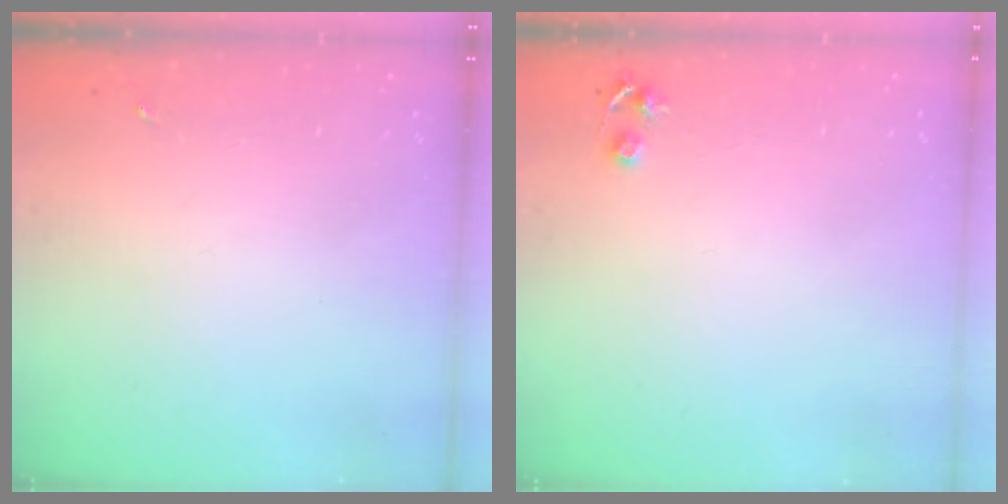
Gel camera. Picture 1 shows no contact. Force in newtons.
{"total": 4.8, "press": 4.8, "slide": 0.6}